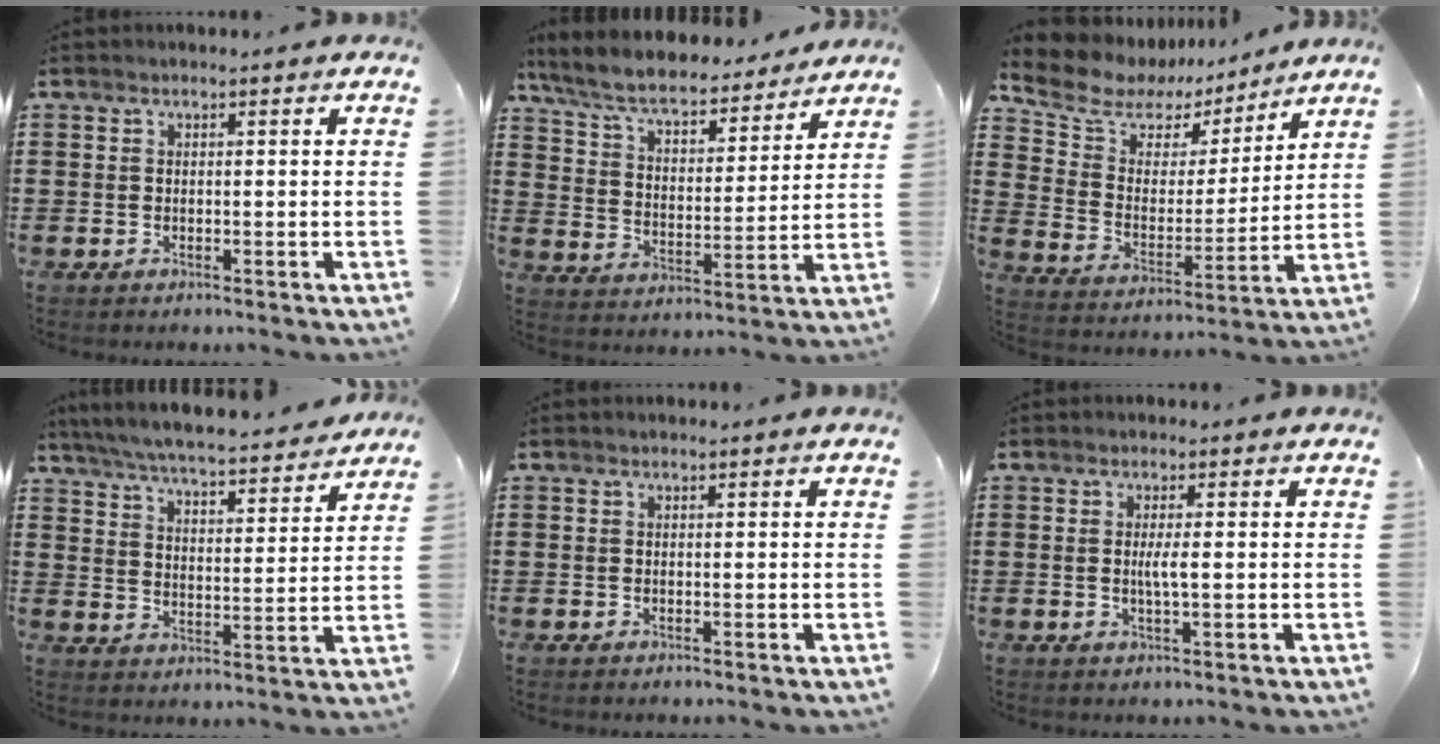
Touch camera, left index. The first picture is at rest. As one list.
[{"total": 7.7, "force": [6.9, 1.2, 3.2], "torque": [-0.091, -0.039, 0.118]}, {"total": 8.1, "force": [6.4, 4.5, 2.3], "torque": [-0.088, -0.032, 0.113]}, {"total": 5.9, "force": [5.8, -0.2, 1.4], "torque": [-0.055, -0.042, 0.097]}, {"total": 0.0}, {"total": 2.5, "force": [0.0, 0.2, 2.5], "torque": [-0.047, -0.005, -0.002]}]